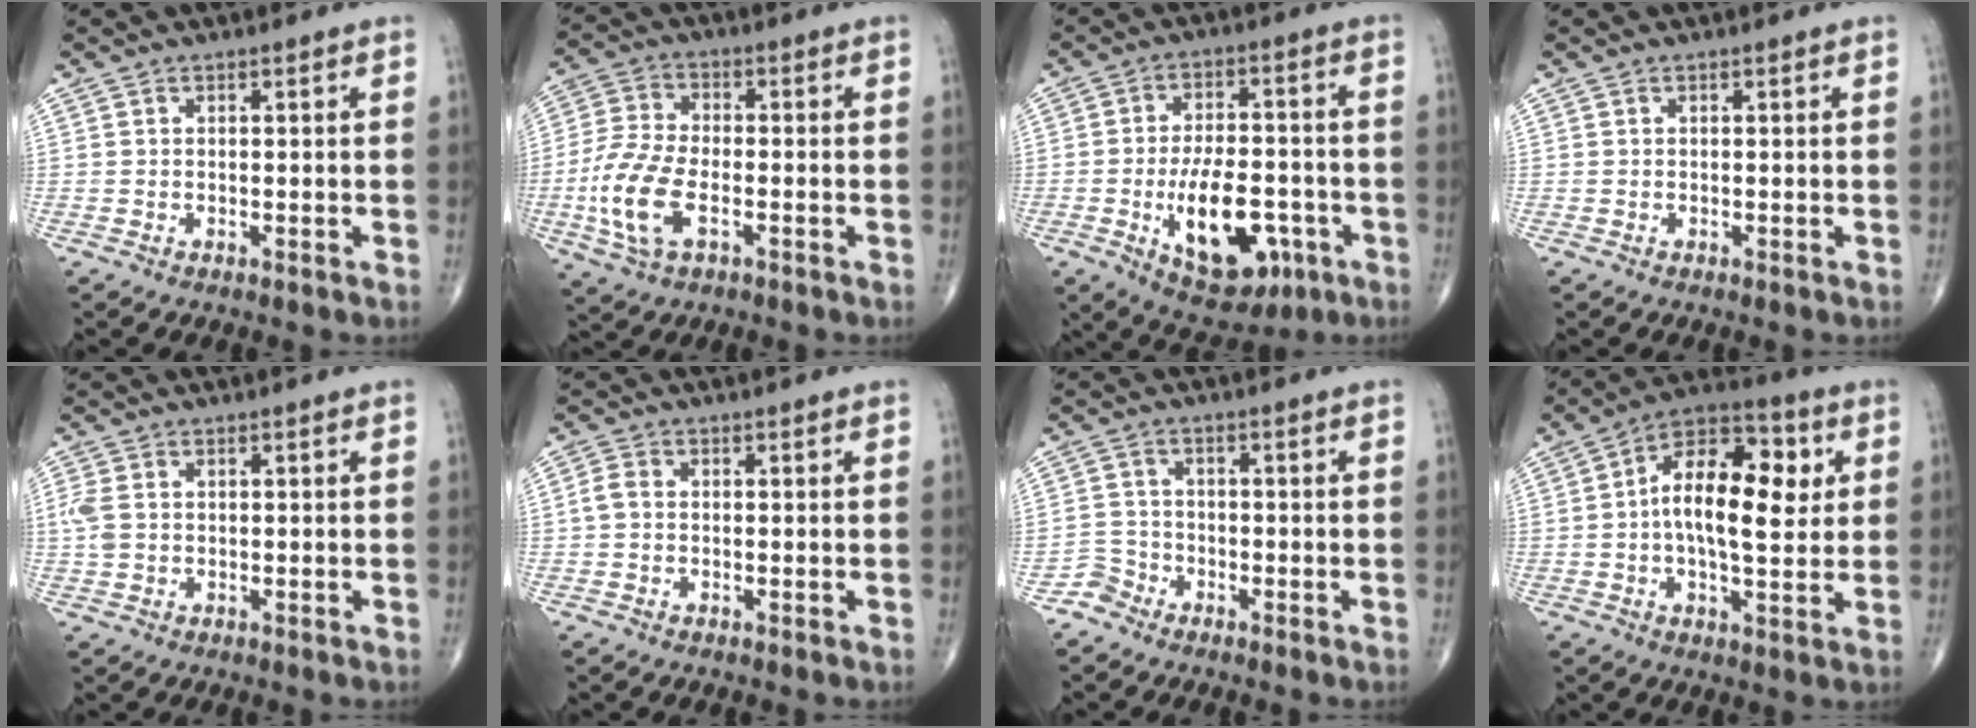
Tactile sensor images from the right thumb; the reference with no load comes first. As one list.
[{"total": 11.8, "force": [-3.4, 6.0, 9.5], "torque": [-0.216, 0.010, -0.069]}, {"total": 15.7, "force": [-5.1, 8.1, 12.5], "torque": [-0.174, 0.019, -0.069]}, {"total": 0.0}, {"total": 3.3, "force": [0.2, 2.4, 2.3], "torque": [-0.073, 0.004, 0.004]}, {"total": 2.4, "force": [-0.1, 1.8, 1.6], "torque": [-0.031, 0.005, -0.008]}, {"total": 2.9, "force": [-2.2, 1.9, -0.4], "torque": [0.018, 0.010, -0.052]}, {"total": 16.3, "force": [2.1, 8.1, 14.0], "torque": [-0.202, 0.020, 0.024]}]